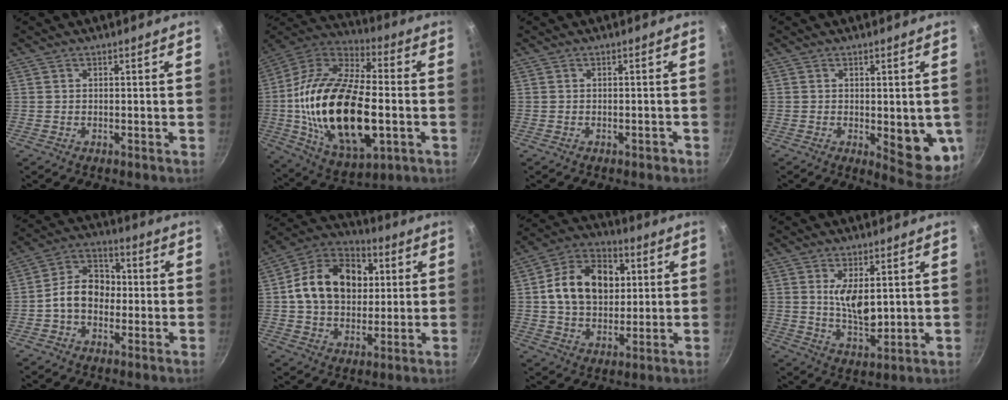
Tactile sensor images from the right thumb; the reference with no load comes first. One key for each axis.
{"total": 29.4, "fx": -3.5, "fy": 15.3, "fz": 24.9, "tx": -0.463, "ty": 0.020, "tz": -0.060}
{"total": 1.2, "fx": -0.7, "fy": 0.7, "fz": 0.6, "tx": 0.001, "ty": 0.014, "tz": -0.001}
{"total": 10.2, "fx": -1.3, "fy": 3.9, "fz": 9.3, "tx": -0.079, "ty": -0.016, "tz": -0.011}
{"total": 9.5, "fx": -1.2, "fy": 7.2, "fz": 6.1, "tx": -0.062, "ty": 0.034, "tz": -0.036}
{"total": 18.2, "fx": 2.9, "fy": 13.7, "fz": 11.6, "tx": -0.164, "ty": 0.020, "tz": 0.036}
{"total": 16.7, "fx": 3.0, "fy": 12.2, "fz": 11.0, "tx": -0.151, "ty": 0.015, "tz": 0.042}
{"total": 8.0, "fx": 1.8, "fy": 3.6, "fz": 6.9, "tx": -0.108, "ty": -0.025, "tz": 0.041}